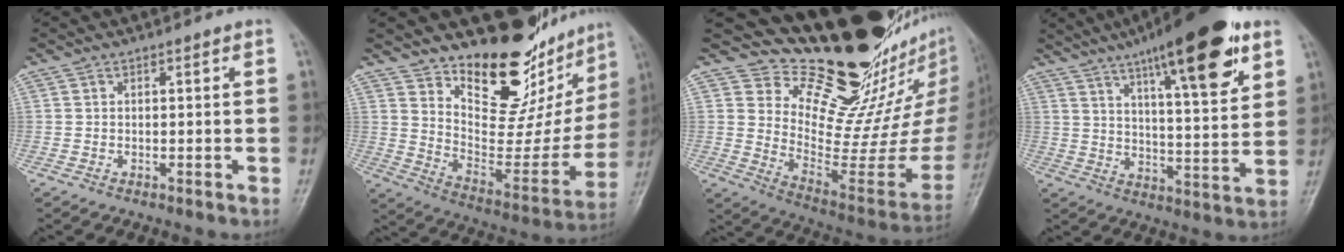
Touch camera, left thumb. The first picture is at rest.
{"total": 22.6, "force": [17.1, 9.6, 11.2], "torque": [-0.103, -0.123, 0.261]}
{"total": 24.9, "force": [20.1, 8.6, 11.9], "torque": [-0.121, -0.164, 0.298]}
{"total": 21.7, "force": [12.5, 5.3, 16.9], "torque": [-0.236, -0.038, 0.192]}